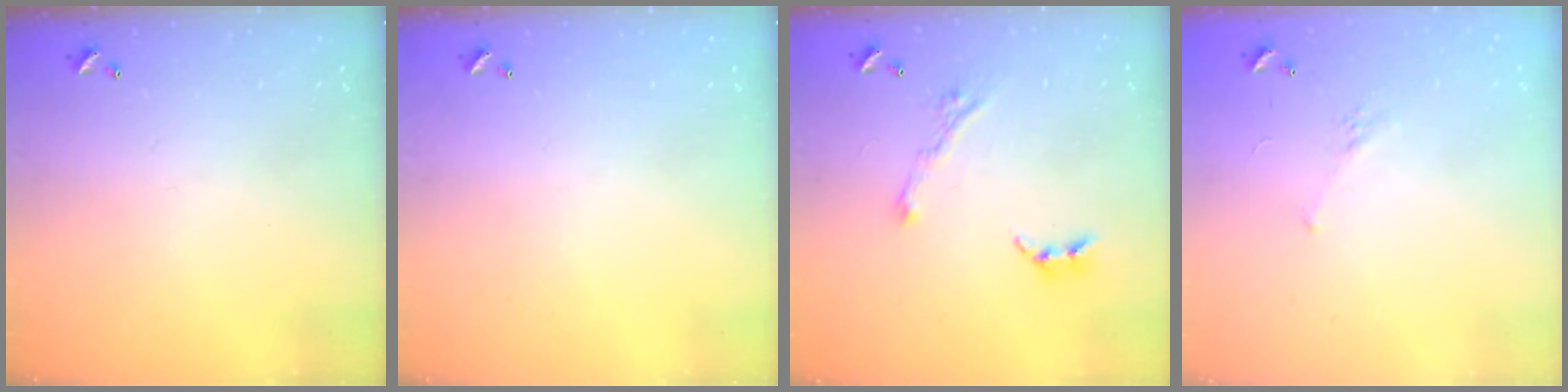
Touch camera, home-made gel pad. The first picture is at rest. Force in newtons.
{"total": 0.0}
{"total": 6.8, "press": 6.7, "slide": 1.1}
{"total": 2.8, "press": 2.6, "slide": 1.1}